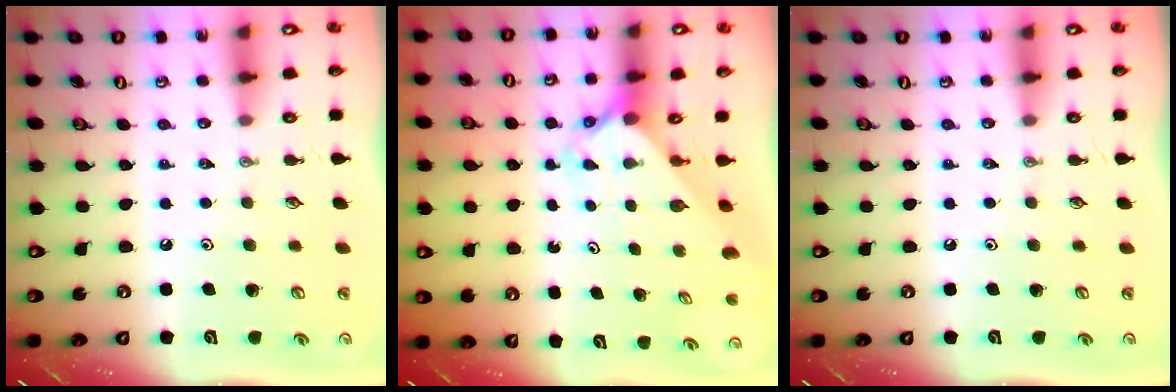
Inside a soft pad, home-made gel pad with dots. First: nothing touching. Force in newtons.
{"total": 2.4, "press": 2.4, "slide": 0.2}
{"total": 0.0}